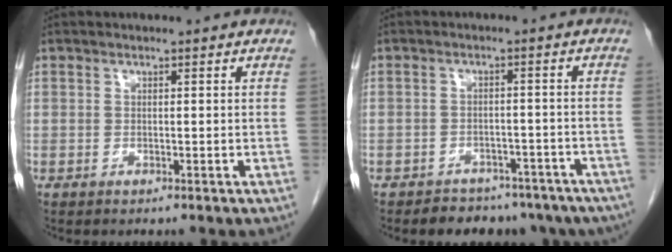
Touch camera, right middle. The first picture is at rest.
{"total": 11.3, "force": [-9.0, 6.0, 3.2], "torque": [-0.030, 0.009, -0.098]}